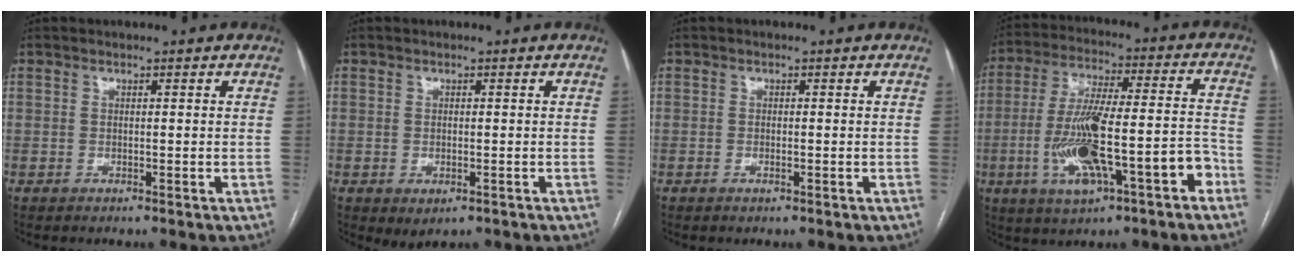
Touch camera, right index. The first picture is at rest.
{"total": 2.3, "force": [-0.9, 1.3, 1.8], "torque": [-0.028, -0.005, 0.002]}
{"total": 0.8, "force": [-0.3, 0.2, 0.7], "torque": [-0.013, -0.001, -0.003]}
{"total": 16.4, "force": [-6.1, 3.3, 14.8], "torque": [-0.273, 0.013, -0.093]}